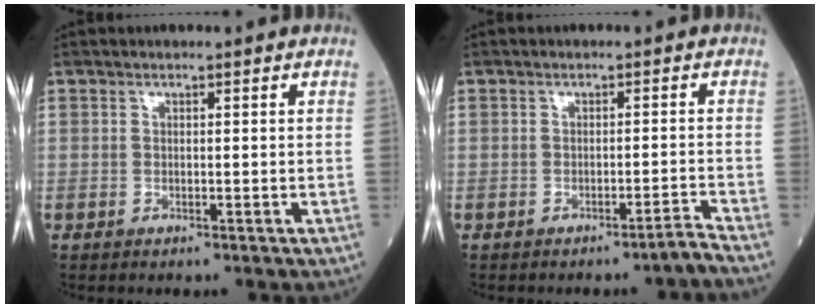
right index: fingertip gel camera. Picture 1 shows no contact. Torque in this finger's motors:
{"motor_torque": [0.00, 0.01, 0.00, 0.02]}